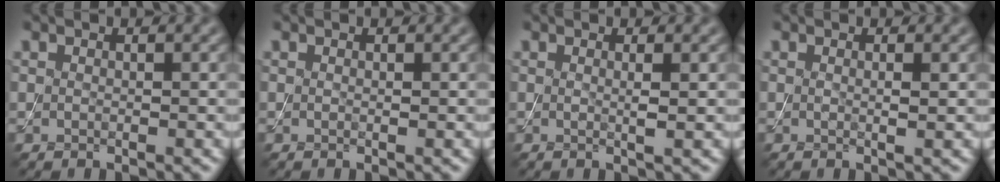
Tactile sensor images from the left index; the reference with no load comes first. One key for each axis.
{"total": 0.0}
{"total": 1.3, "fx": 0.1, "fy": 0.3, "fz": 1.2, "tx": -0.017, "ty": -0.001, "tz": -0.002}
{"total": 1.1, "fx": 0.1, "fy": 0.3, "fz": 1.1, "tx": -0.015, "ty": -0.001, "tz": -0.002}